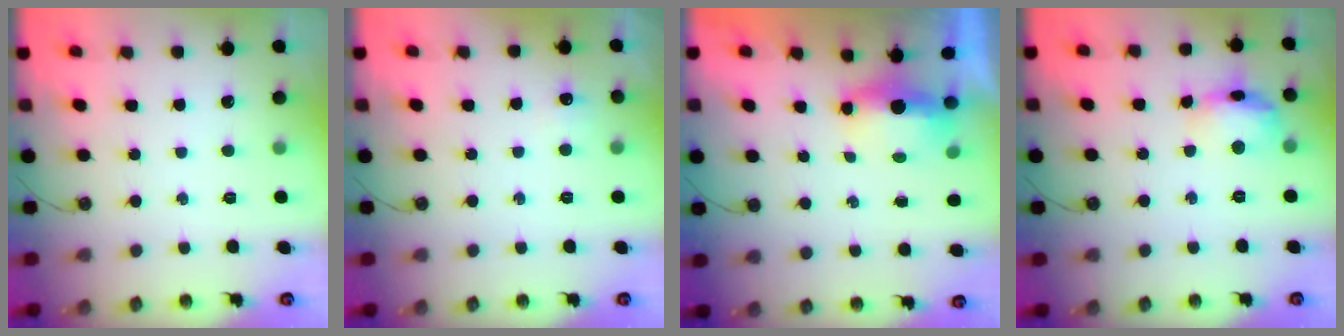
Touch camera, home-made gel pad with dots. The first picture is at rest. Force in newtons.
{"total": 4.6, "press": 4.6, "slide": 0.6}
{"total": 8.2, "press": 5.7, "slide": 6.0}
{"total": 13.2, "press": 13.1, "slide": 1.1}